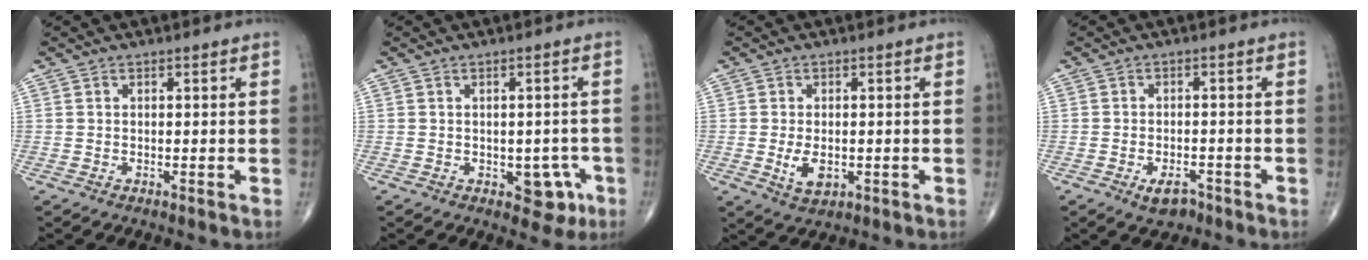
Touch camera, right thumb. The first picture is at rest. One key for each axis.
{"total": 5.4, "fx": -1.9, "fy": 3.5, "fz": 3.6, "tx": -0.012, "ty": 0.010, "tz": -0.018}
{"total": 4.6, "fx": -0.8, "fy": 2.7, "fz": 3.6, "tx": -0.059, "ty": -0.007, "tz": -0.007}
{"total": 3.9, "fx": -2.3, "fy": 2.2, "fz": 2.3, "tx": -0.031, "ty": 0.008, "tz": -0.033}